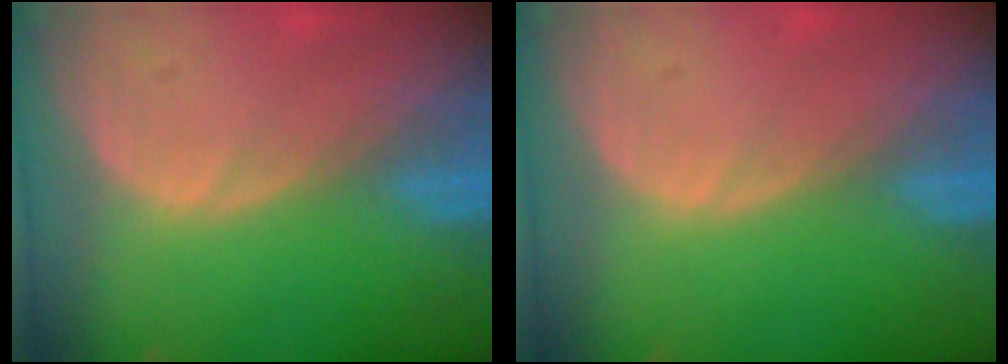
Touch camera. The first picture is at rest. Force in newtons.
{"total": 0.0}